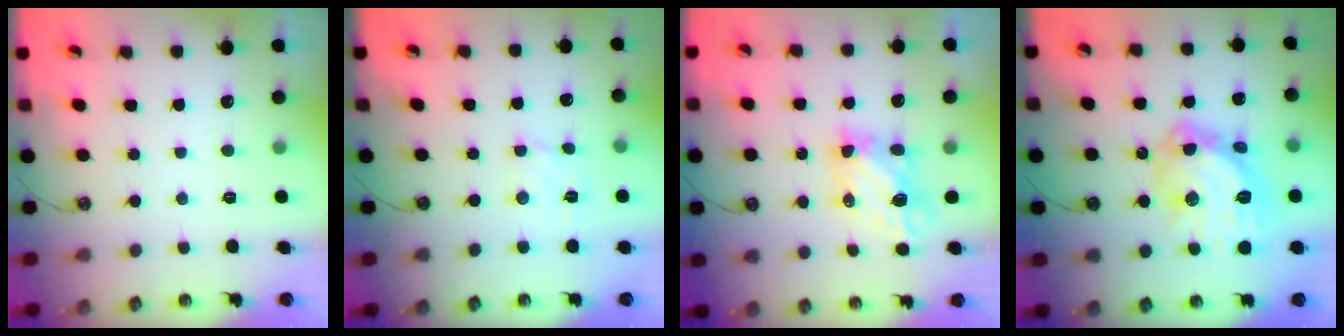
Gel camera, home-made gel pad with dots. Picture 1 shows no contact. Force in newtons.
{"total": 2.9, "press": 2.9, "slide": 0.2}
{"total": 5.4, "press": 5.4, "slide": 0.4}
{"total": 17.2, "press": 17.1, "slide": 1.7}